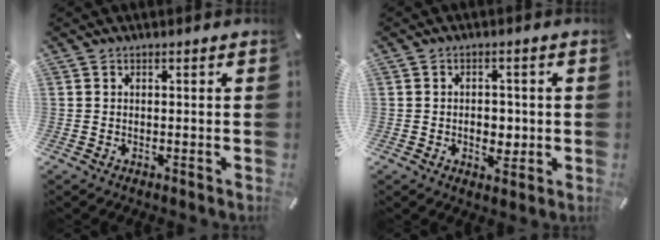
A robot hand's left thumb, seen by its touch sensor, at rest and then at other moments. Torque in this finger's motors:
{"motor_torque": [0.54, 1.49, 0.07, -0.07, 0.16]}